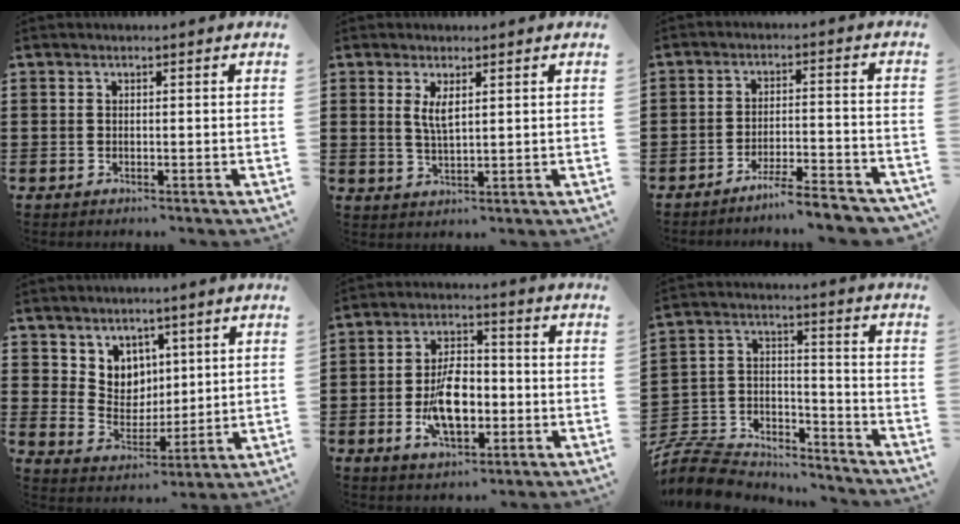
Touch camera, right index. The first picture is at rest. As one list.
[{"total": 3.3, "force": [1.3, 1.0, 2.8], "torque": [-0.058, 0.005, 0.022]}, {"total": 5.2, "force": [-4.8, -0.3, 2.0], "torque": [-0.033, -0.012, -0.092]}, {"total": 6.1, "force": [4.0, 4.6, 0.1], "torque": [-0.035, -0.008, 0.078]}, {"total": 9.3, "force": [-1.9, 4.9, 7.7], "torque": [-0.149, 0.003, -0.037]}, {"total": 9.2, "force": [-8.5, 2.8, 2.1], "torque": [-0.061, 0.012, -0.170]}]